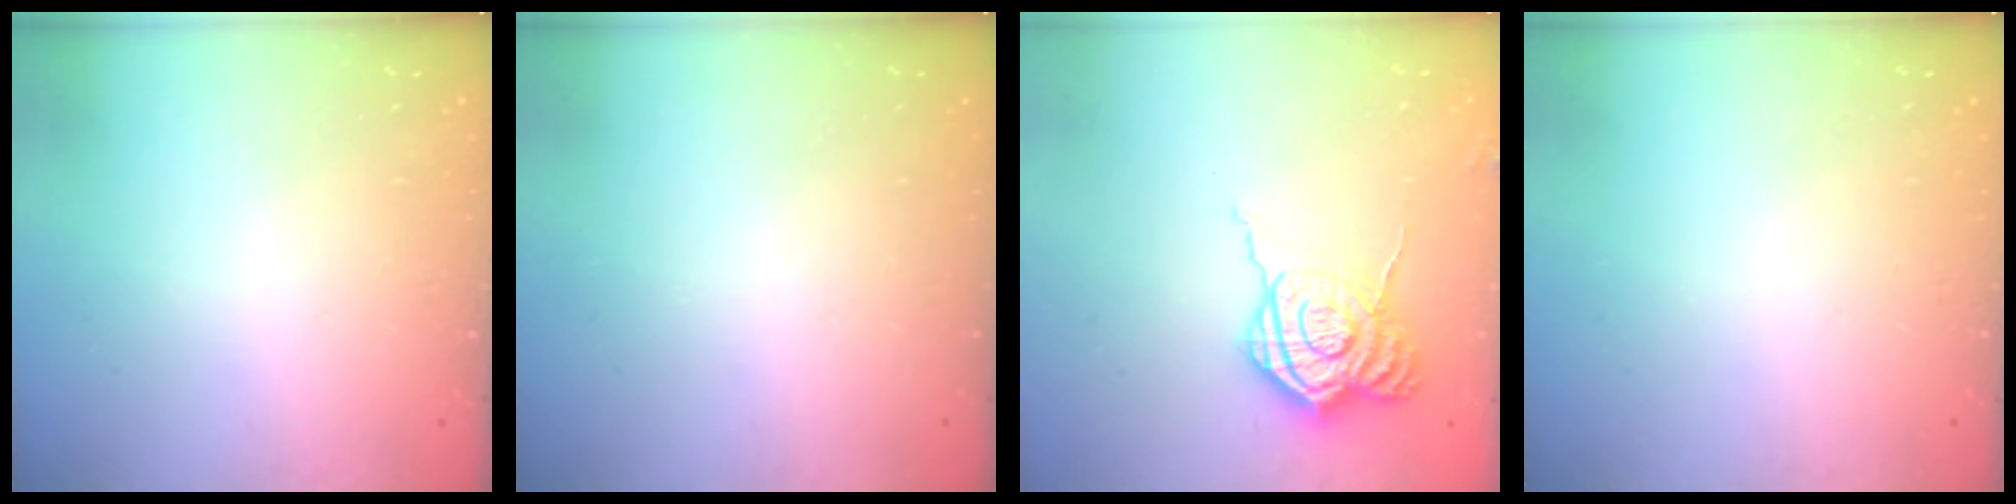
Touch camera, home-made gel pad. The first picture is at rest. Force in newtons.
{"total": 0.0}
{"total": 10.8, "press": 10.8, "slide": 0.9}
{"total": 0.0}